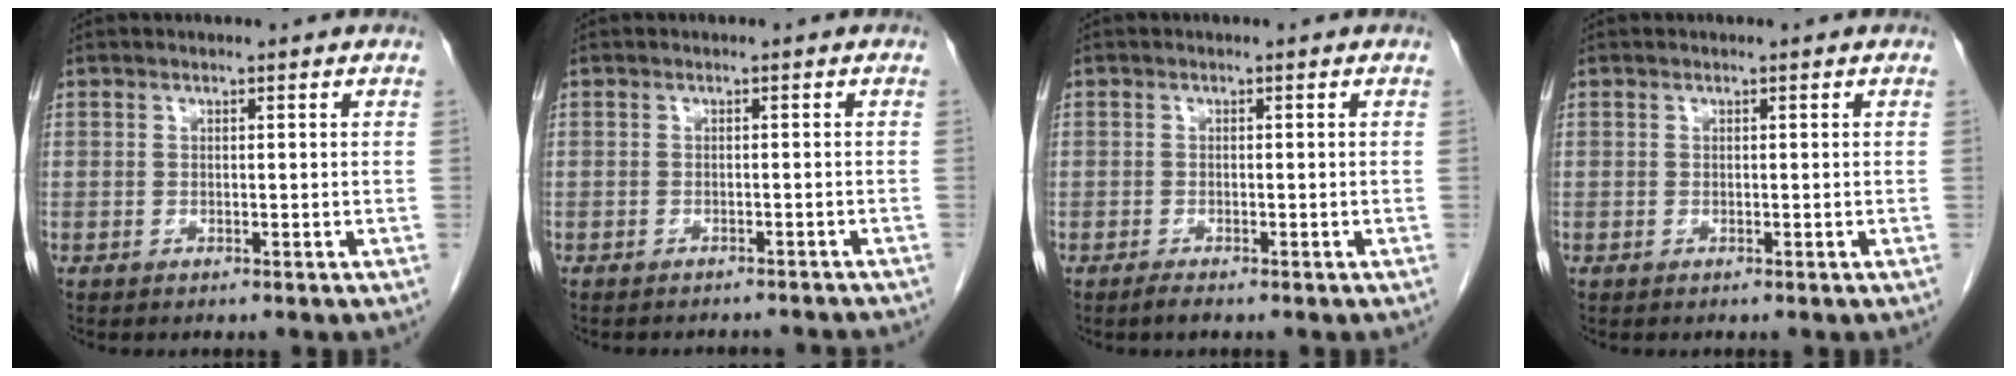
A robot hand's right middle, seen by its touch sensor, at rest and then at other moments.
{"total": 7.3, "force": [-6.8, 1.7, 1.8], "torque": [-0.018, -0.001, -0.070]}
{"total": 0.8, "force": [-0.7, 0.2, 0.3], "torque": [-0.009, -0.001, -0.010]}
{"total": 0.0}